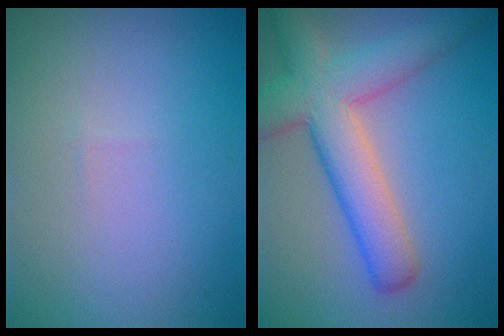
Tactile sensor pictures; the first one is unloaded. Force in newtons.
{"total": 7.8, "press": 7.8, "slide": 0.4}